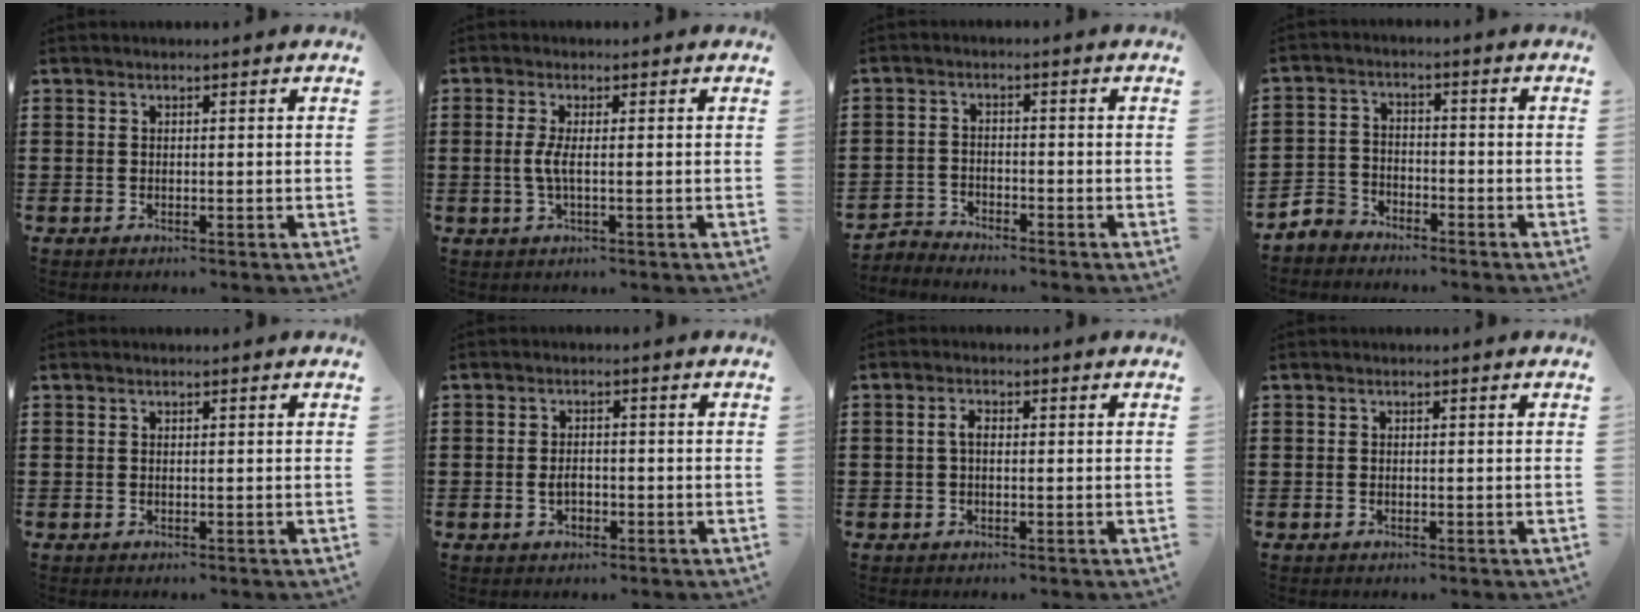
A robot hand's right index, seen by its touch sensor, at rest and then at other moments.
{"total": 2.8, "force": [-0.2, 0.3, 2.8], "torque": [-0.068, -0.008, -0.011]}
{"total": 2.6, "force": [-2.6, 0.3, -0.3], "torque": [-0.004, 0.001, -0.057]}
{"total": 3.9, "force": [-3.6, 1.5, 0.2], "torque": [-0.027, -0.002, -0.080]}
{"total": 0.0}
{"total": 2.2, "force": [-0.6, 1.3, 1.7], "torque": [-0.035, 0.000, -0.012]}
{"total": 1.9, "force": [-0.1, 0.8, 1.7], "torque": [-0.039, -0.001, -0.006]}
{"total": 0.0}